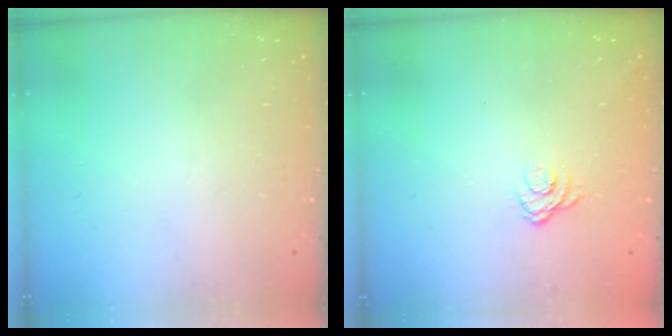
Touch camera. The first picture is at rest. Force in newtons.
{"total": 5.1, "press": 4.9, "slide": 1.3}